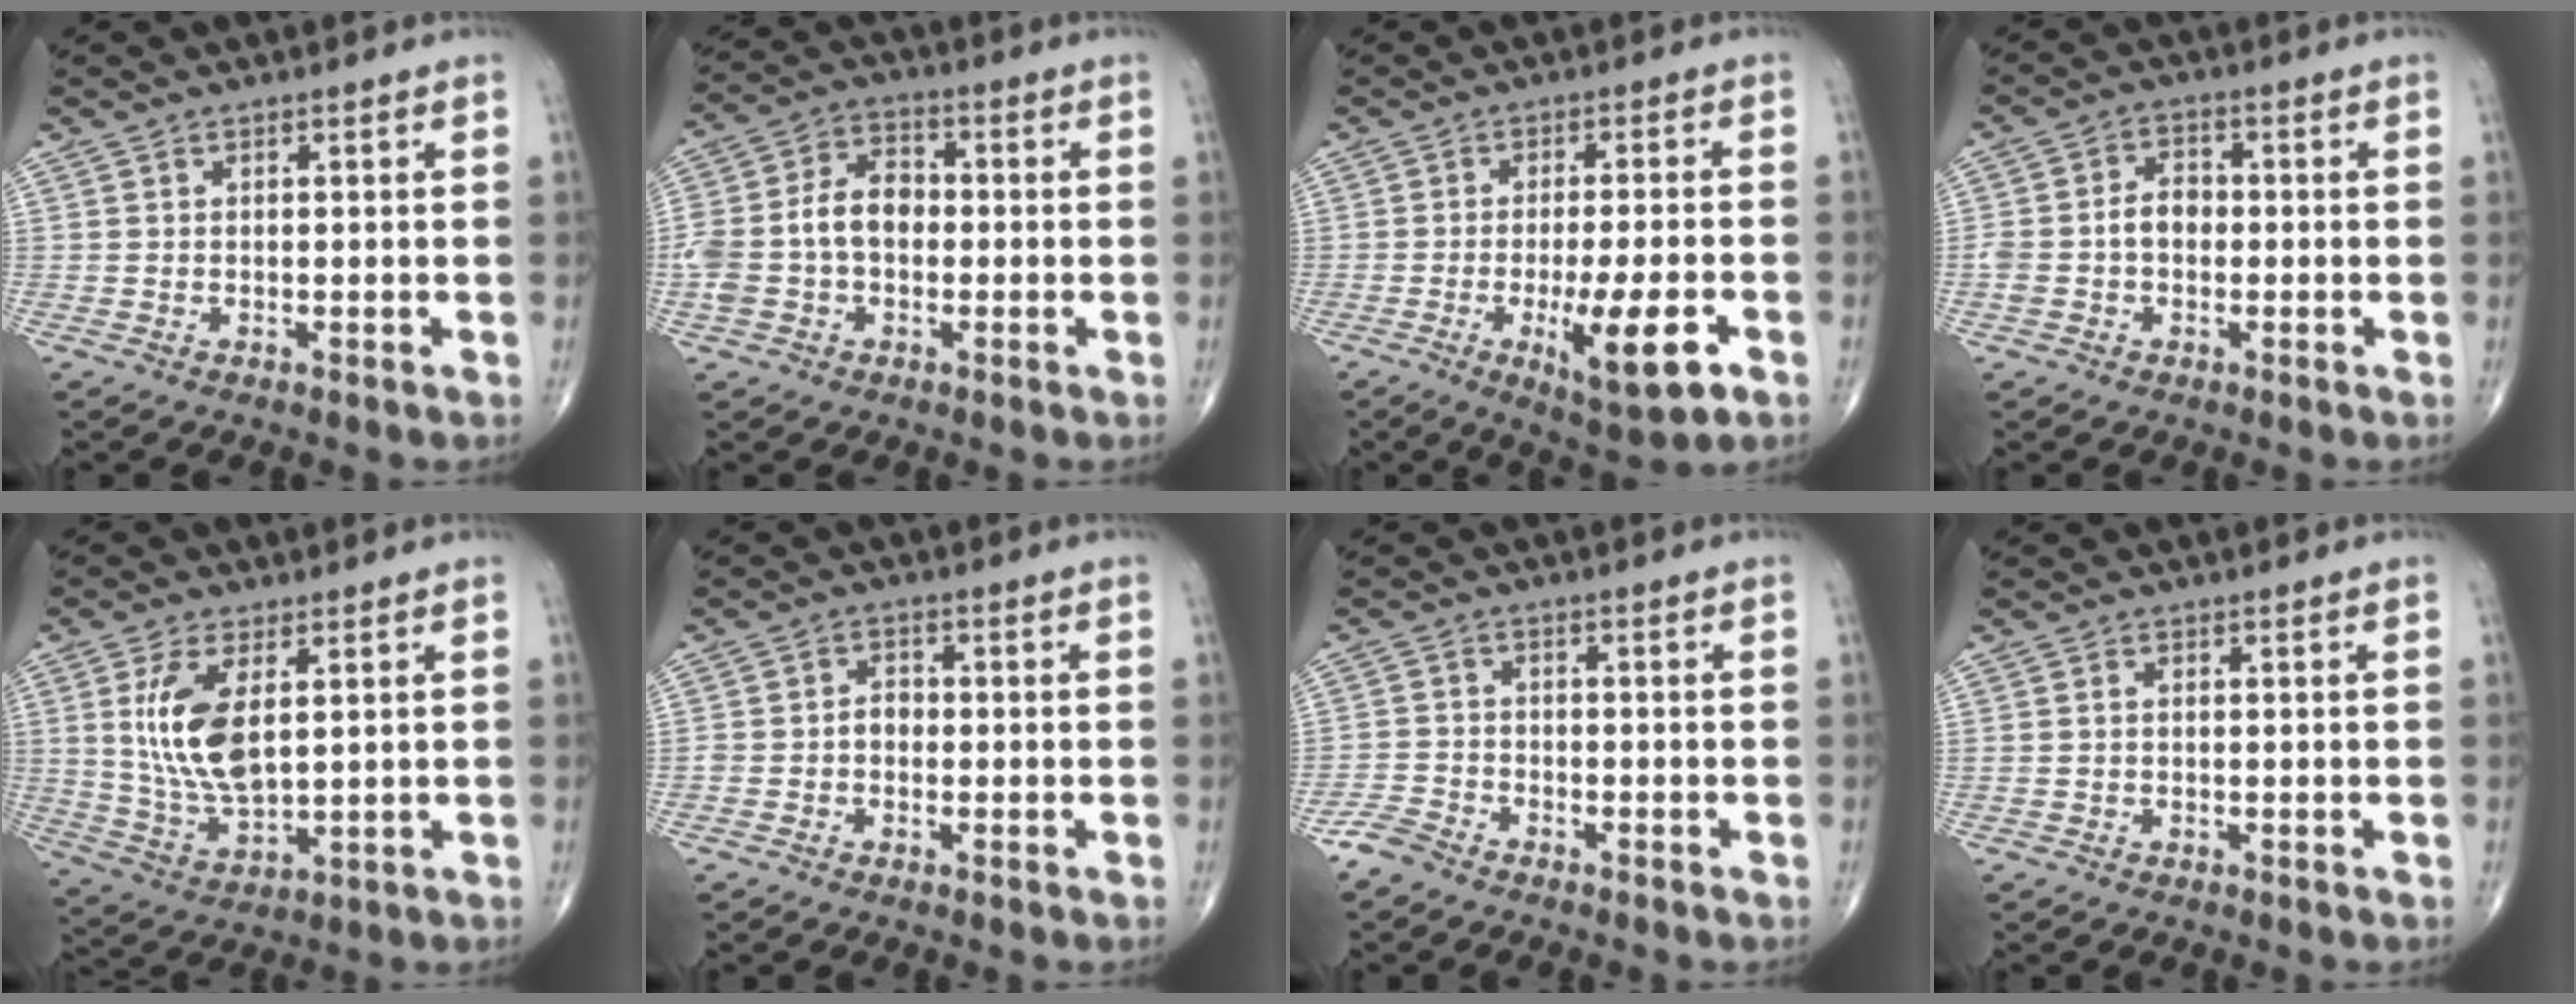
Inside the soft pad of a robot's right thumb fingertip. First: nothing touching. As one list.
[{"total": 11.1, "force": [-1.0, 7.6, 8.1], "torque": [-0.159, 0.038, -0.027]}, {"total": 11.8, "force": [-4.3, 2.8, 10.6], "torque": [-0.165, 0.000, -0.058]}, {"total": 5.5, "force": [-0.6, 3.9, 3.8], "torque": [-0.071, 0.026, -0.015]}, {"total": 12.1, "force": [2.8, 5.7, 10.2], "torque": [-0.204, -0.019, 0.065]}, {"total": 2.7, "force": [-0.7, 2.0, 1.6], "torque": [-0.015, 0.012, -0.017]}, {"total": 3.5, "force": [-3.1, 1.4, 0.9], "torque": [-0.021, 0.005, -0.068]}, {"total": 0.6, "force": [0.0, 0.4, 0.5], "torque": [-0.014, -0.001, 0.000]}]